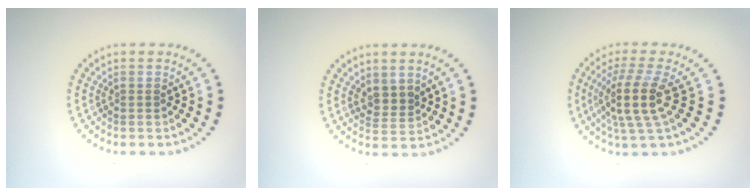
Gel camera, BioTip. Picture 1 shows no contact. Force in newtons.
{"total": 1.9, "press": 1.5, "slide": 1.3}
{"total": 4.3, "press": 3.3, "slide": 2.7}